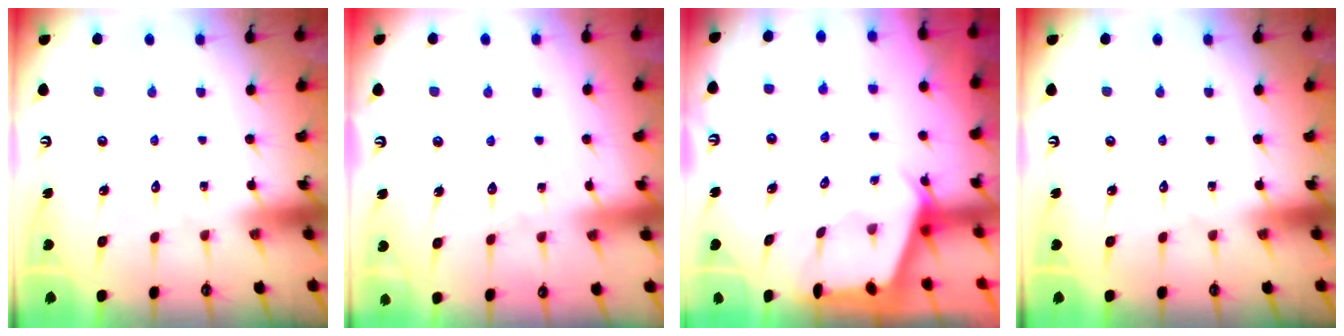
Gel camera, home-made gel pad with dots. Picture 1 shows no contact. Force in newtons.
{"total": 5.3, "press": 5.3, "slide": 0.5}
{"total": 2.5, "press": 2.5, "slide": 0.3}
{"total": 0.0}